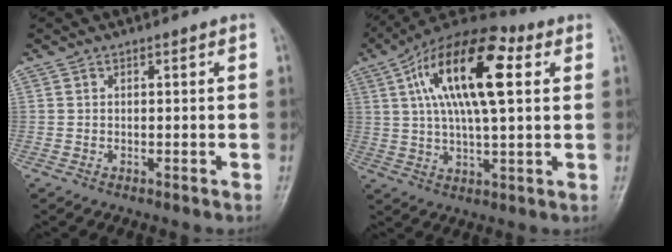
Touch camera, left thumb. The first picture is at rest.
{"total": 19.6, "force": [5.6, 7.7, 17.1], "torque": [-0.287, 0.014, 0.085]}